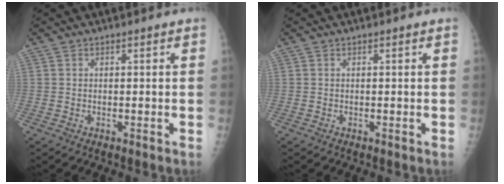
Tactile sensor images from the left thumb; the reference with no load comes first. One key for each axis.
{"total": 0.0}